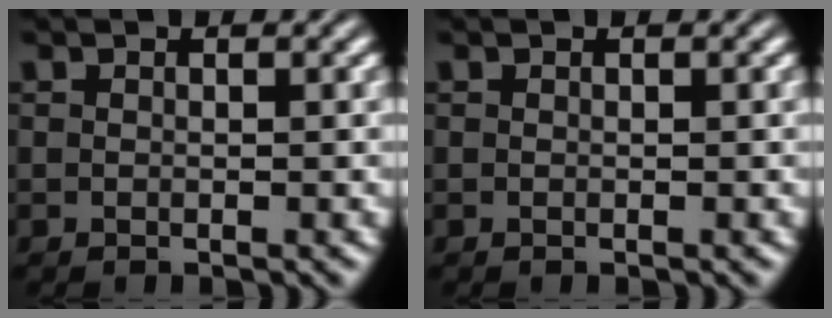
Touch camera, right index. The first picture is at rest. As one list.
[{"total": 0.0}]